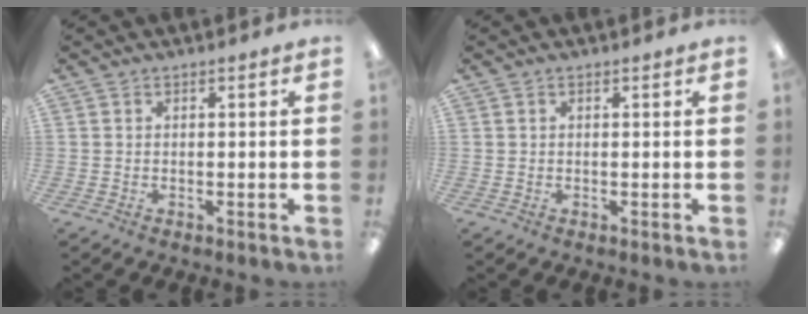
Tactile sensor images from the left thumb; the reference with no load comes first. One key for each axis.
{"total": 0.0}